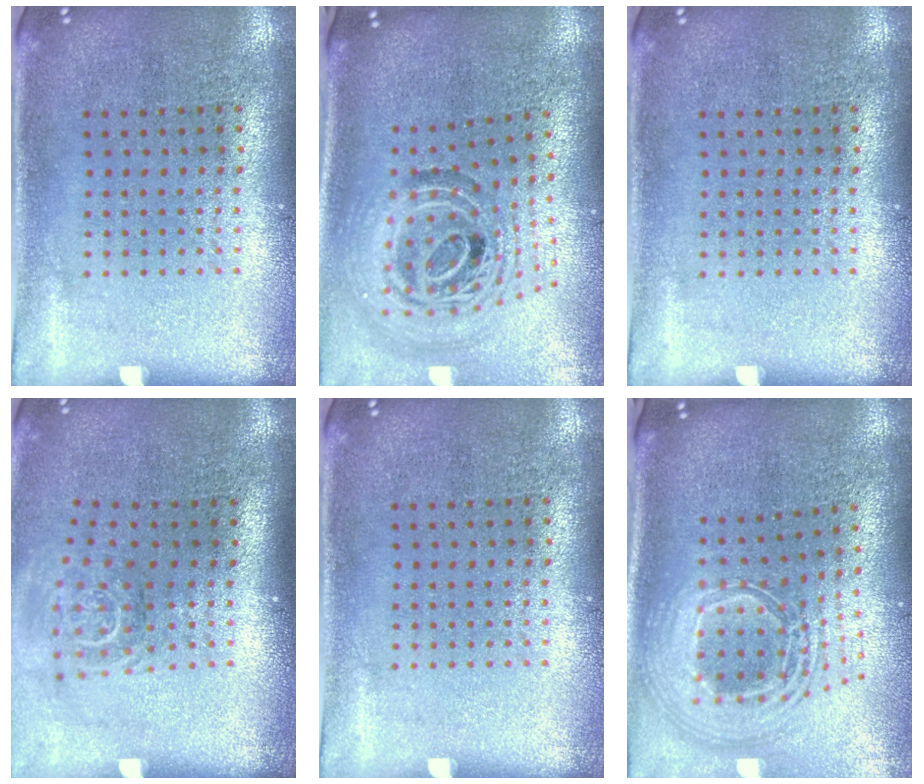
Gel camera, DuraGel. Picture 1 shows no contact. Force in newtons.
{"total": 1.8, "press": 1.5, "slide": 1.0}
{"total": 0.0}
{"total": 1.7, "press": 1.2, "slide": 1.2}
{"total": 0.0}
{"total": 2.5, "press": 1.9, "slide": 1.7}